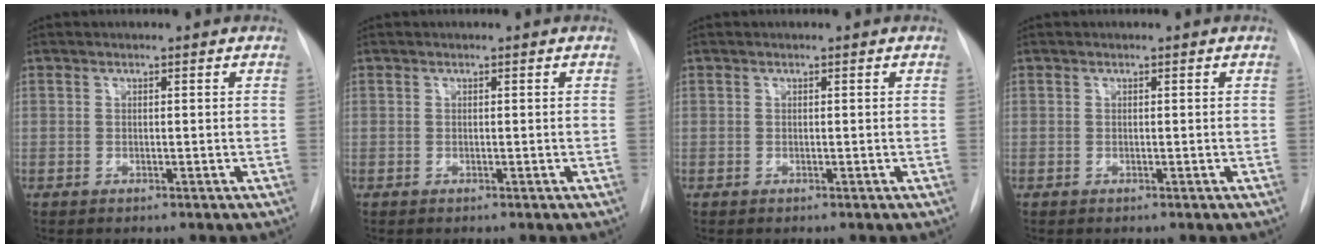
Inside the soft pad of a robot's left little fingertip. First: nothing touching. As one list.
[{"total": 0.0}, {"total": 0.0}, {"total": 0.0}]